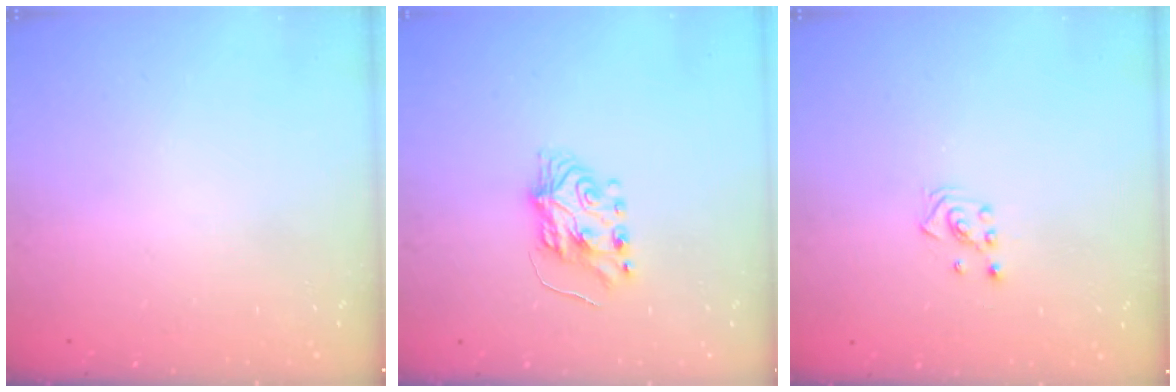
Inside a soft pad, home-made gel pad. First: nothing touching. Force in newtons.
{"total": 7.1, "press": 7.1, "slide": 0.8}
{"total": 2.2, "press": 2.2, "slide": 0.2}